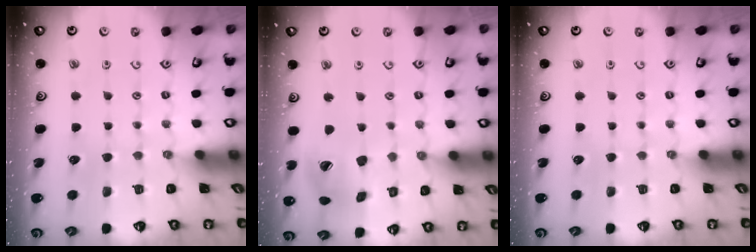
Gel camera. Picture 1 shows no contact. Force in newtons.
{"total": 12.6, "press": 12.5, "slide": 1.6}
{"total": 0.0}